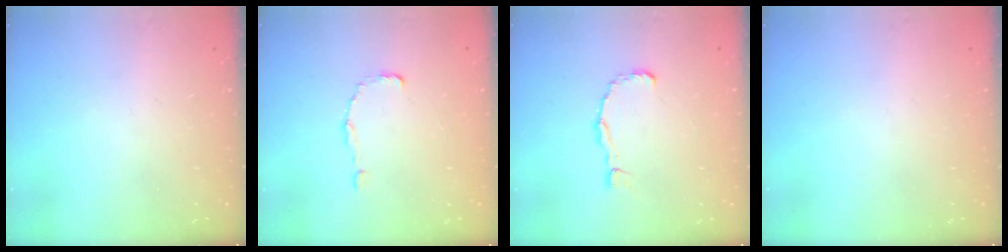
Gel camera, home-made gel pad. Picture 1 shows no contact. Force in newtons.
{"total": 0.0}
{"total": 3.2, "press": 3.1, "slide": 0.4}
{"total": 0.0}